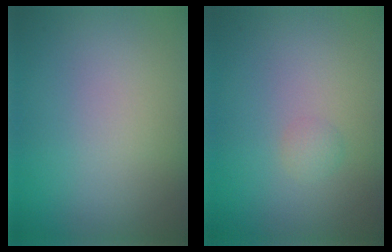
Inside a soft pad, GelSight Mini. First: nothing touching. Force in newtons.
{"total": 0.7, "press": 0.7, "slide": 0.0}